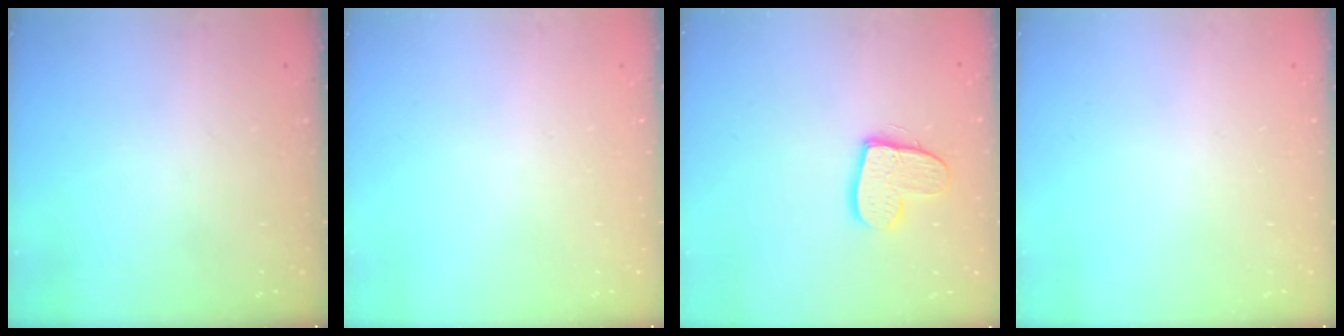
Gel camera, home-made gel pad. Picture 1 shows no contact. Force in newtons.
{"total": 0.0}
{"total": 12.0, "press": 11.9, "slide": 0.9}
{"total": 0.0}